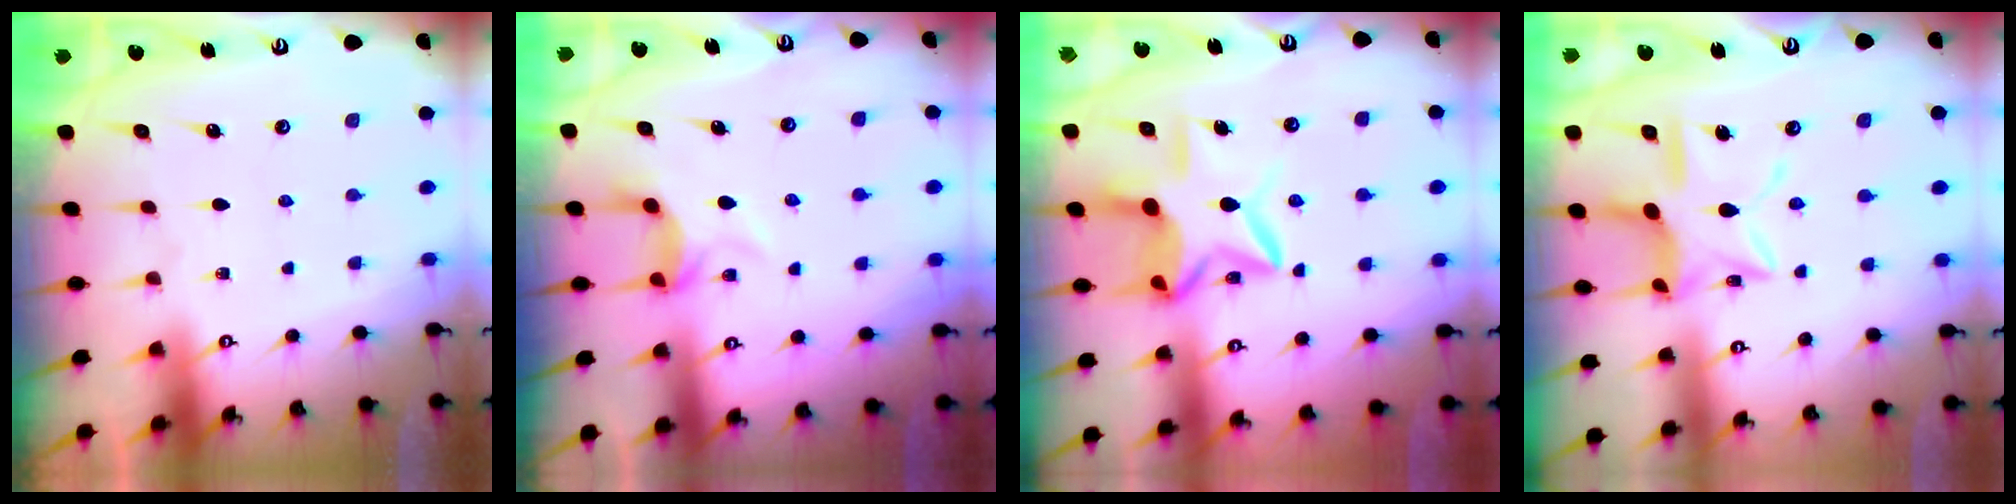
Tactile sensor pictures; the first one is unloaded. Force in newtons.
{"total": 5.3, "press": 5.2, "slide": 1.0}
{"total": 11.9, "press": 11.8, "slide": 1.6}
{"total": 12.9, "press": 12.9, "slide": 0.8}